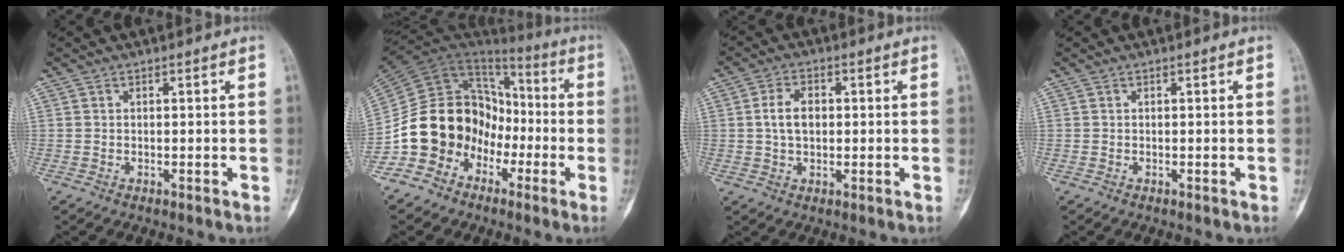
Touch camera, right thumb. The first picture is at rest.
{"total": 16.7, "force": [-7.0, 13.4, 7.1], "torque": [-0.103, 0.085, -0.133]}
{"total": 5.1, "force": [0.4, 3.3, 3.9], "torque": [-0.070, 0.008, 0.006]}
{"total": 0.0}